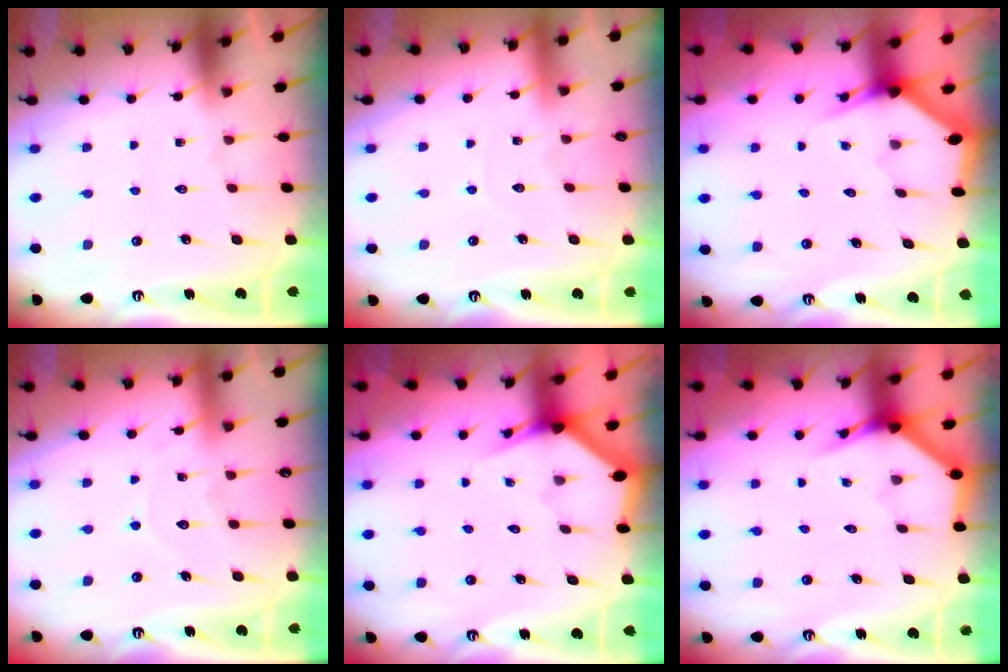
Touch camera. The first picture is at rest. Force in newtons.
{"total": 2.7, "press": 2.7, "slide": 0.2}
{"total": 3.0, "press": 3.0, "slide": 0.0}
{"total": 7.0, "press": 7.0, "slide": 0.8}
{"total": 2.9, "press": 2.9, "slide": 0.2}
{"total": 3.8, "press": 3.8, "slide": 0.2}